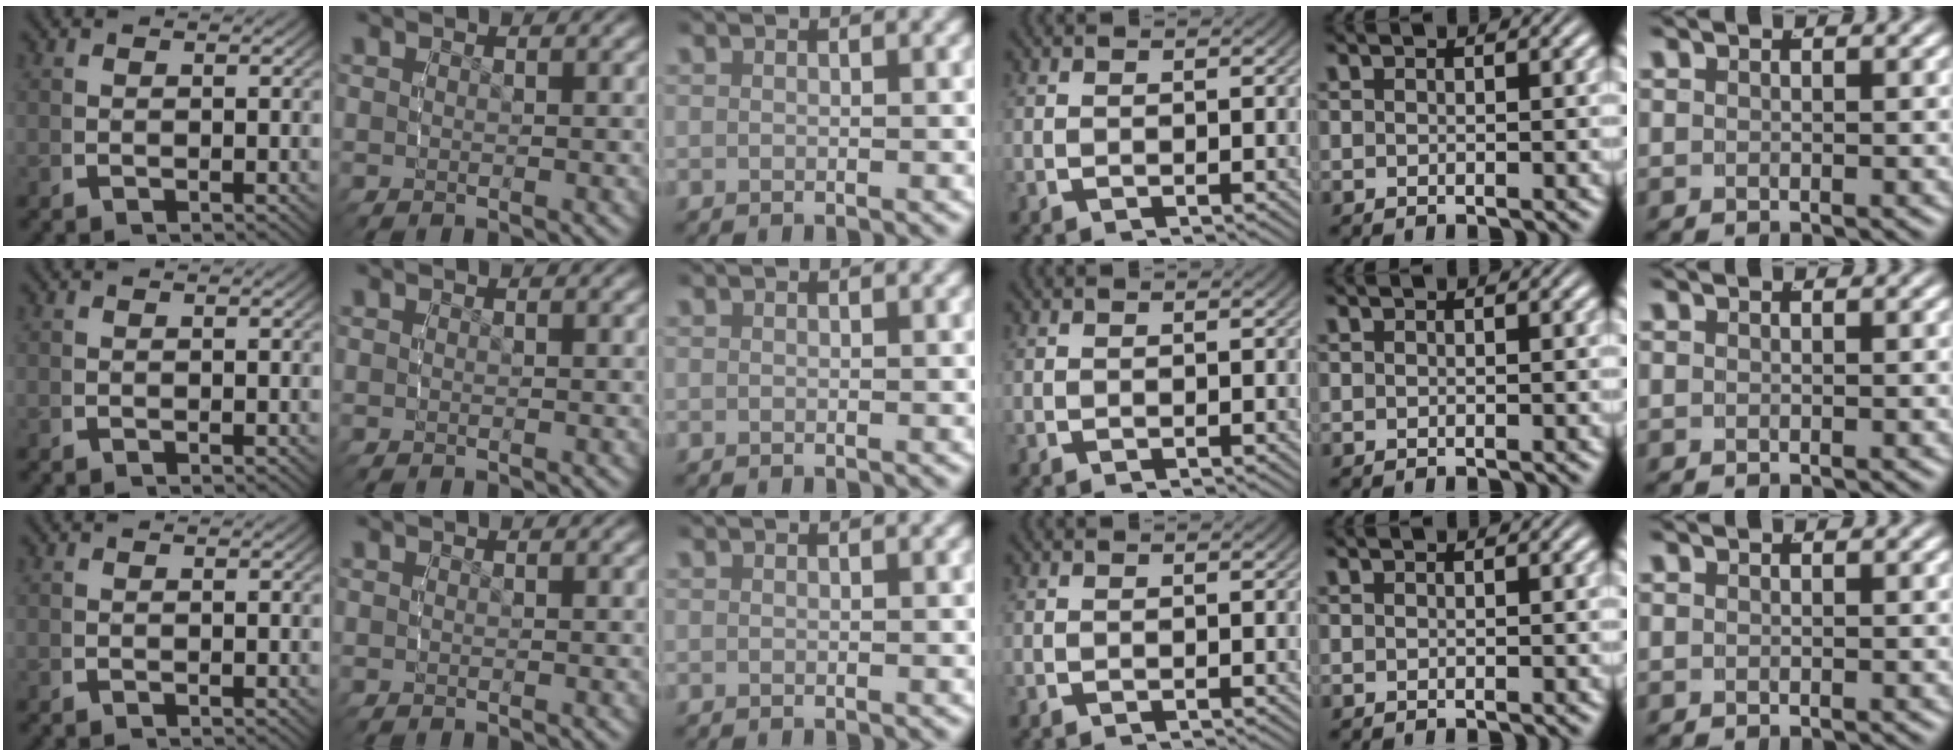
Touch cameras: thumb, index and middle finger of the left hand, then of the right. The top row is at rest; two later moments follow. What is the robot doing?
{"motion": "reach", "object": "napkin"}